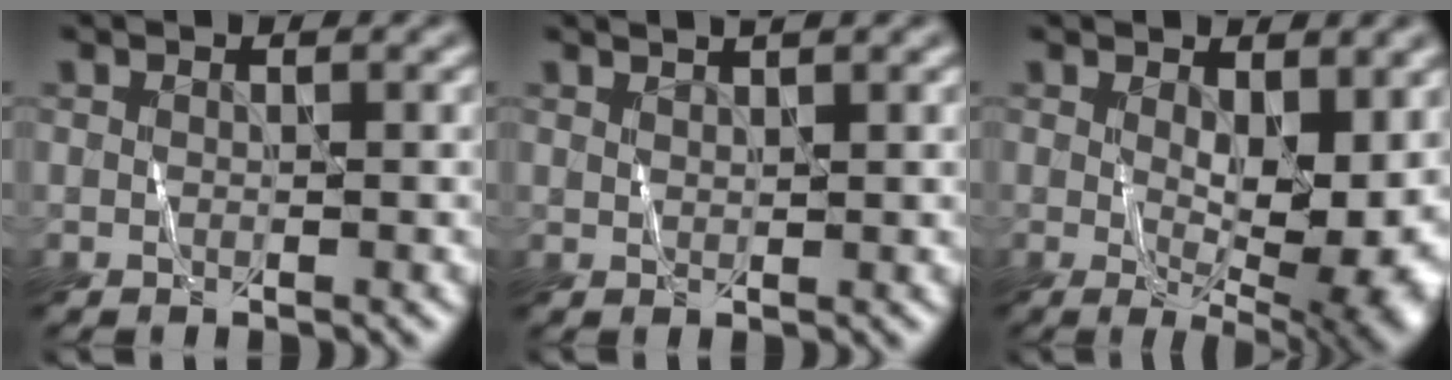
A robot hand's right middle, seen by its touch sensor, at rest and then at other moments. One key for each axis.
{"total": 1.9, "fx": 1.5, "fy": 0.5, "fz": 1.1, "tx": -0.003, "ty": 0.004, "tz": 0.011}
{"total": 8.2, "fx": 0.3, "fy": 3.6, "fz": 7.3, "tx": -0.109, "ty": -0.015, "tz": 0.013}